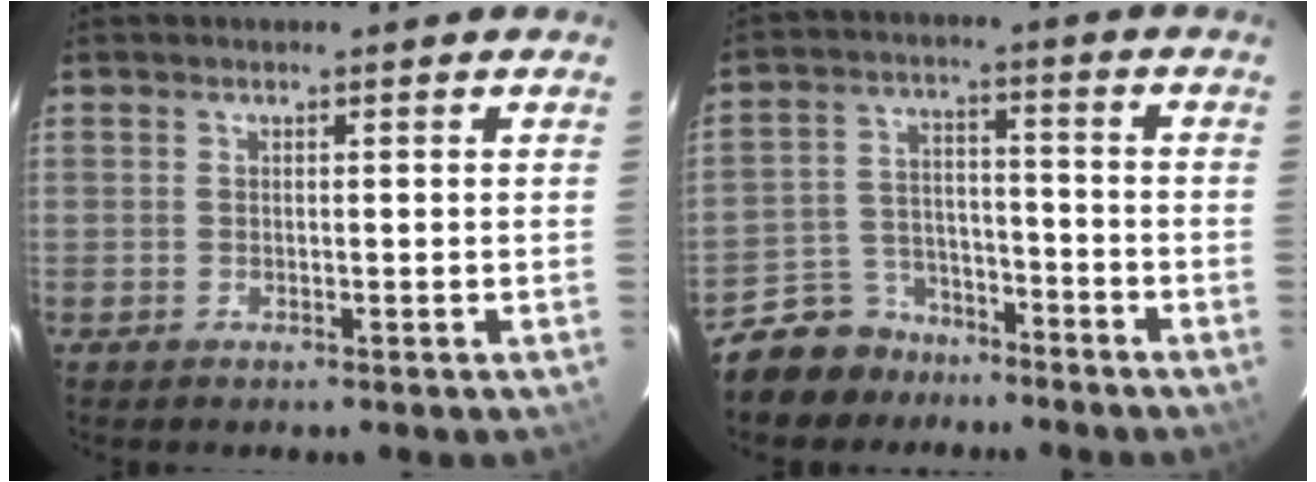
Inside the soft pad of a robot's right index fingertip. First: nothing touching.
{"total": 10.3, "force": [-8.2, 6.0, 1.8], "torque": [-0.060, 0.027, -0.127]}